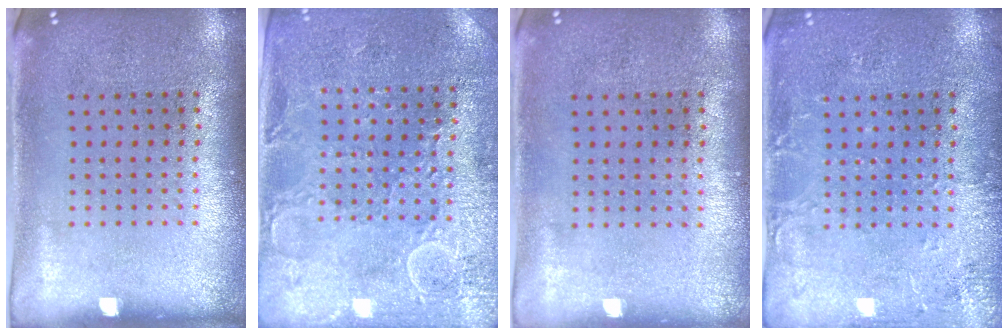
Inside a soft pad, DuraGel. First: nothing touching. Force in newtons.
{"total": 2.9, "press": 2.8, "slide": 0.4}
{"total": 0.0}
{"total": 2.8, "press": 2.8, "slide": 0.4}